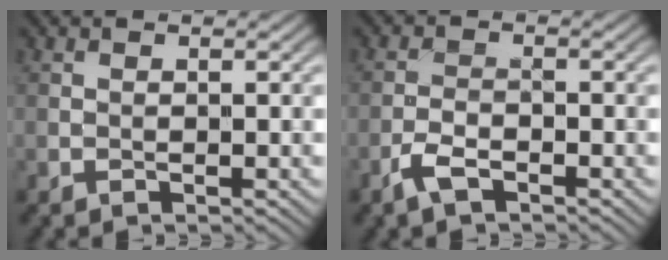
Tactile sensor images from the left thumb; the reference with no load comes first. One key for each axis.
{"total": 2.9, "fx": -2.0, "fy": 1.1, "fz": 1.8, "tx": -0.044, "ty": -0.001, "tz": -0.048}